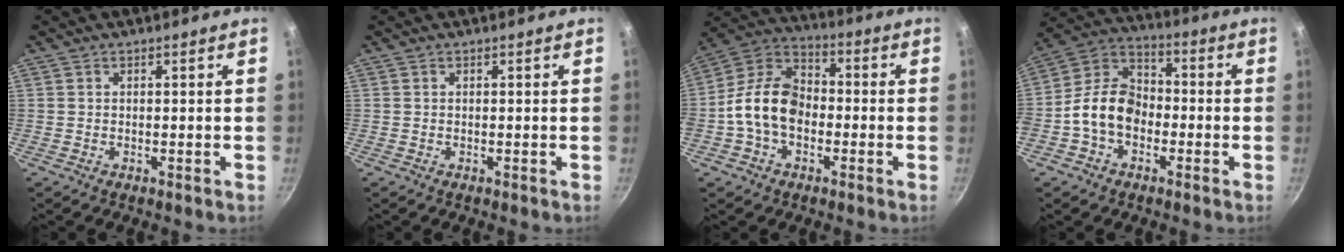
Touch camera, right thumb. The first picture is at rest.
{"total": 0.0}
{"total": 13.3, "force": [-2.2, 9.4, 9.2], "torque": [-0.138, 0.040, -0.060]}
{"total": 12.2, "force": [-2.9, 8.9, 7.8], "torque": [-0.108, 0.043, -0.073]}